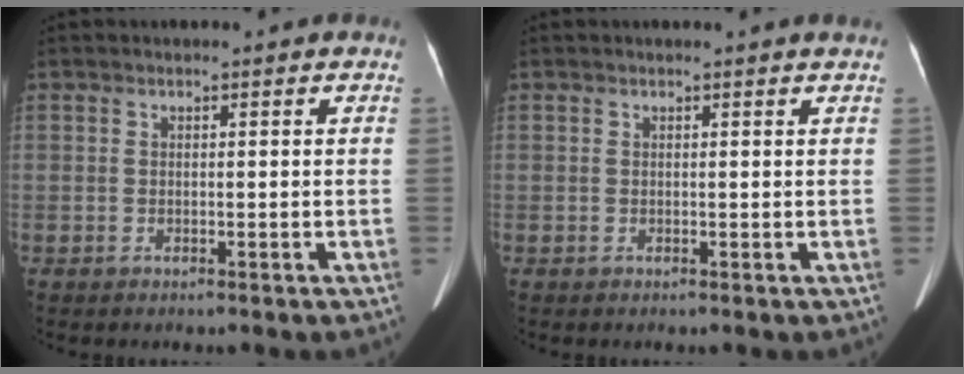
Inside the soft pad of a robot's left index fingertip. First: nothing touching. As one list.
[{"total": 1.1, "force": [1.0, -0.1, 0.3], "torque": [-0.013, -0.003, 0.009]}]